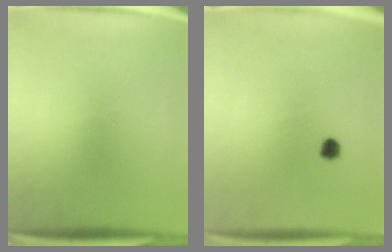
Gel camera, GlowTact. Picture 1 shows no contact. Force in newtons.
{"total": 2.3}